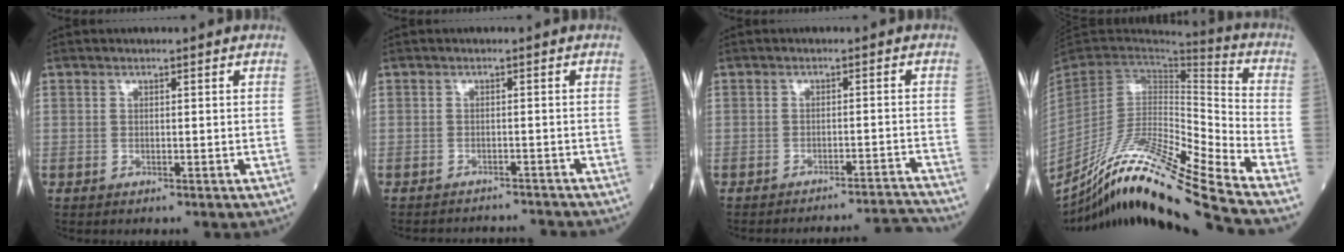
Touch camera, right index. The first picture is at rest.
{"total": 6.2, "force": [-6.1, 1.2, -0.1], "torque": [0.007, 0.010, -0.077]}
{"total": 8.4, "force": [-8.0, -2.6, -0.3], "torque": [0.016, -0.002, -0.109]}
{"total": 23.3, "force": [-19.3, -1.9, 13.0], "torque": [-0.231, -0.037, -0.345]}